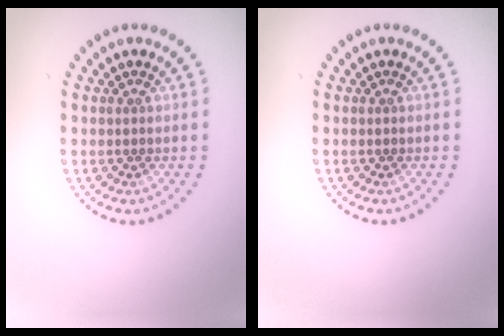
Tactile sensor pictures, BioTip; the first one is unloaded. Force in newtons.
{"total": 0.0}